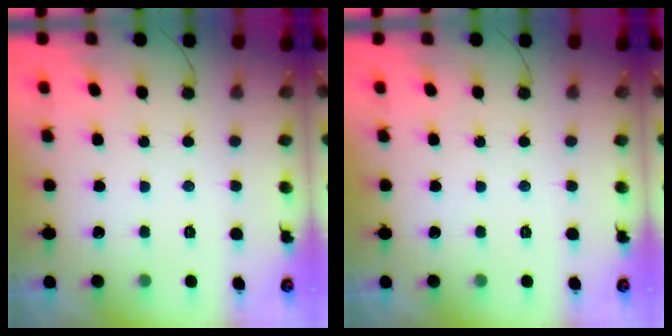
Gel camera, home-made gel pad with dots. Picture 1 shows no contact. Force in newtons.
{"total": 0.0}